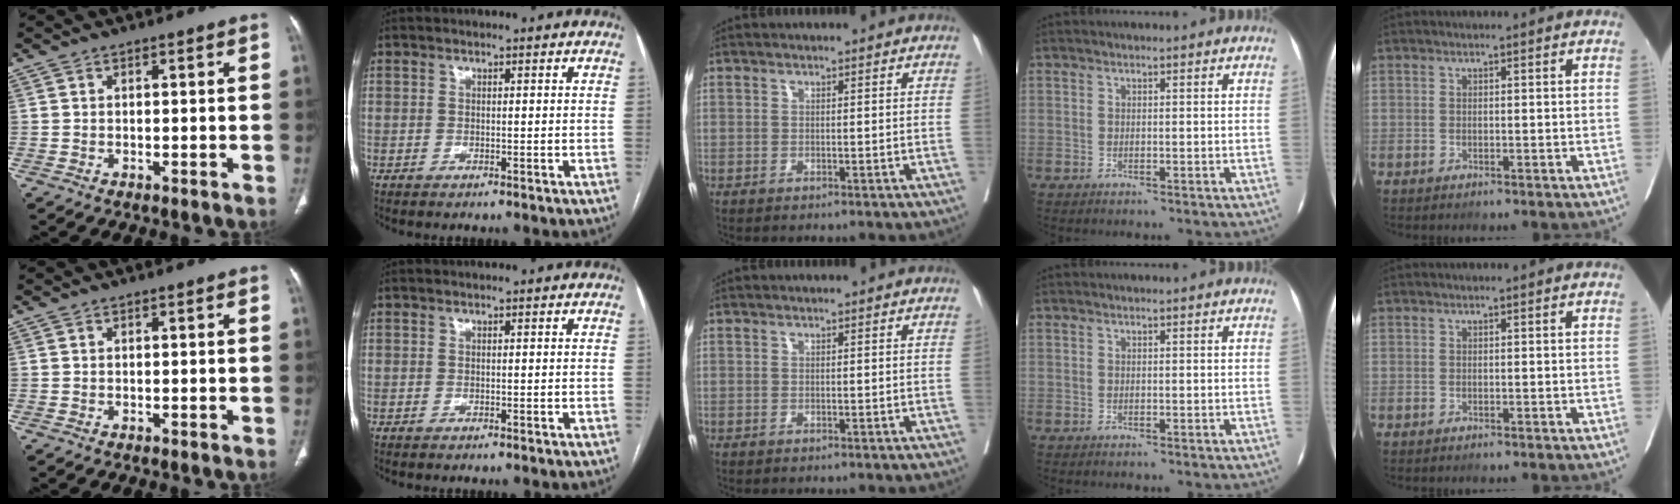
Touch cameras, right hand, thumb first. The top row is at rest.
{}